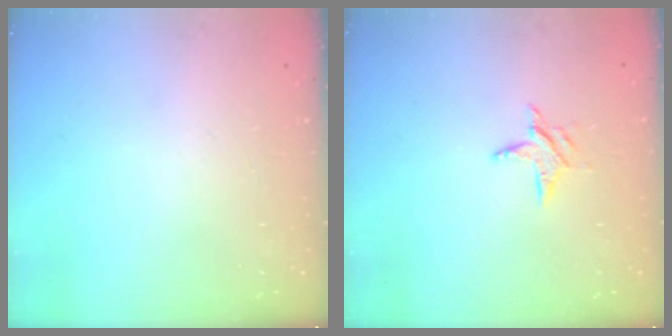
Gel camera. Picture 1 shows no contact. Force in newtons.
{"total": 5.4, "press": 5.4, "slide": 0.5}